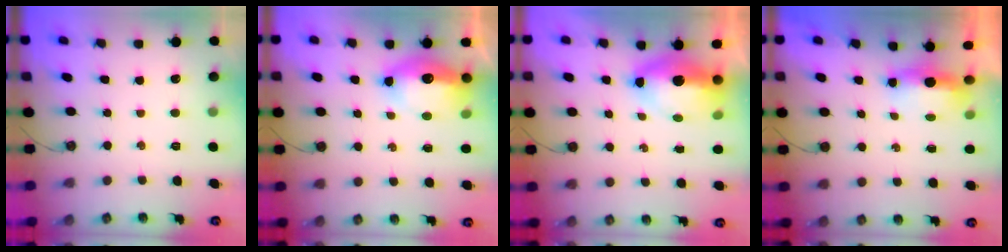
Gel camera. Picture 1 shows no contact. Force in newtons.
{"total": 13.9, "press": 13.3, "slide": 4.1}
{"total": 12.8, "press": 12.8, "slide": 1.2}
{"total": 5.0, "press": 4.9, "slide": 1.2}